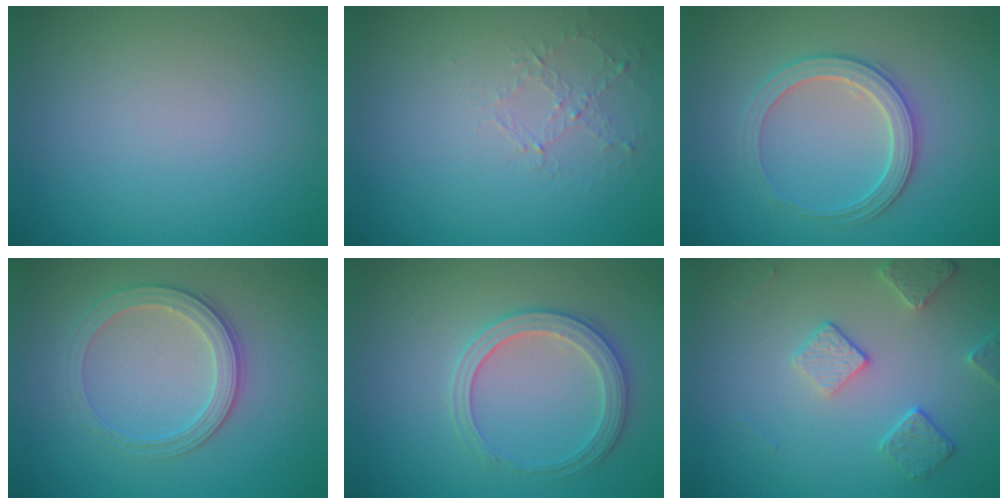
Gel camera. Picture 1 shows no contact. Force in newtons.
{"total": 1.0, "press": 0.4, "slide": 0.9}
{"total": 2.8, "press": 2.8, "slide": 0.3}
{"total": 2.9, "press": 2.8, "slide": 0.7}
{"total": 3.0, "press": 2.9, "slide": 0.2}
{"total": 2.9, "press": 2.8, "slide": 0.9}